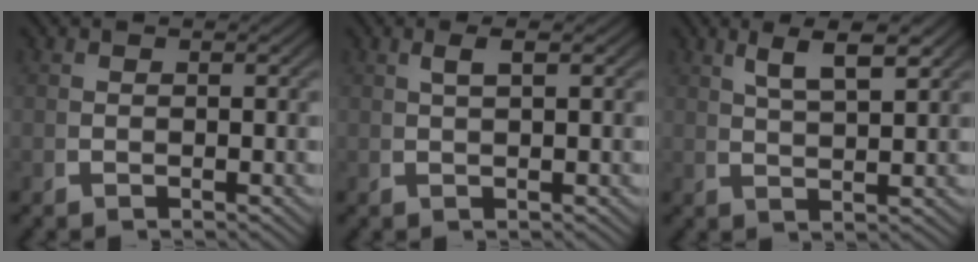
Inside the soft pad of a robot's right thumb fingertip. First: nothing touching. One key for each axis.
{"total": 1.5, "fx": 0.9, "fy": -0.1, "fz": 1.2, "tx": -0.019, "ty": 0.006, "tz": 0.021}
{"total": 4.5, "fx": 3.0, "fy": 0.6, "fz": 3.3, "tx": -0.045, "ty": 0.017, "tz": 0.057}